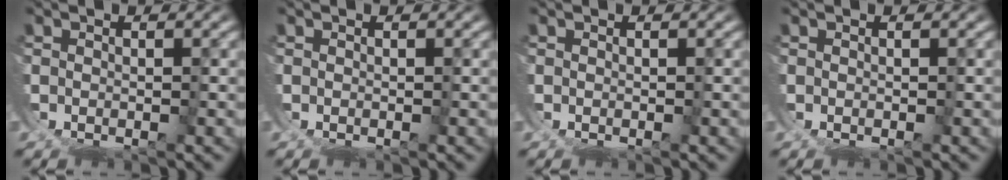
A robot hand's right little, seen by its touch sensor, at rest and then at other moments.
{"total": 0.0}
{"total": 0.0}
{"total": 0.0}